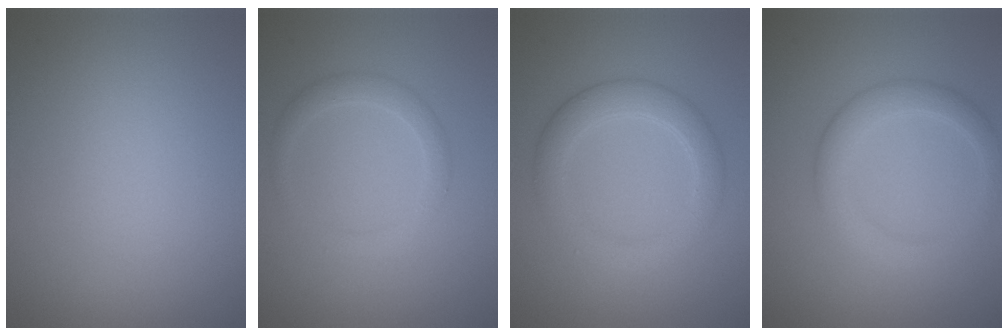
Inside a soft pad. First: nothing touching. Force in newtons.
{"total": 1.9, "press": 1.9, "slide": 0.2}
{"total": 3.5, "press": 3.5, "slide": 0.4}
{"total": 3.3, "press": 3.3, "slide": 0.3}